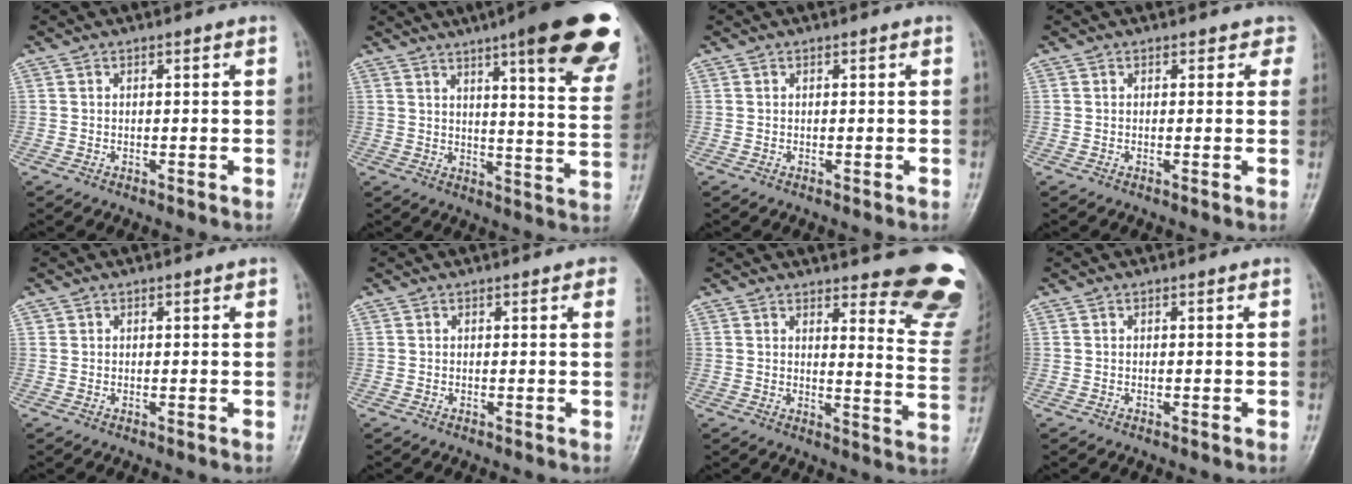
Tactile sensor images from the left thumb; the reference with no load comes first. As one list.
[{"total": 23.9, "force": [14.4, 4.4, 18.5], "torque": [-0.215, -0.050, 0.177]}, {"total": 0.0}, {"total": 2.2, "force": [1.6, 1.5, 0.5], "torque": [0.027, -0.005, 0.001]}, {"total": 1.0, "force": [0.6, 0.7, 0.5], "torque": [0.002, -0.004, 0.007]}, {"total": 3.3, "force": [2.1, 0.8, 2.4], "torque": [-0.017, 0.004, 0.016]}, {"total": 15.7, "force": [13.2, 3.5, 7.6], "torque": [-0.047, -0.124, 0.137]}, {"total": 0.0}]